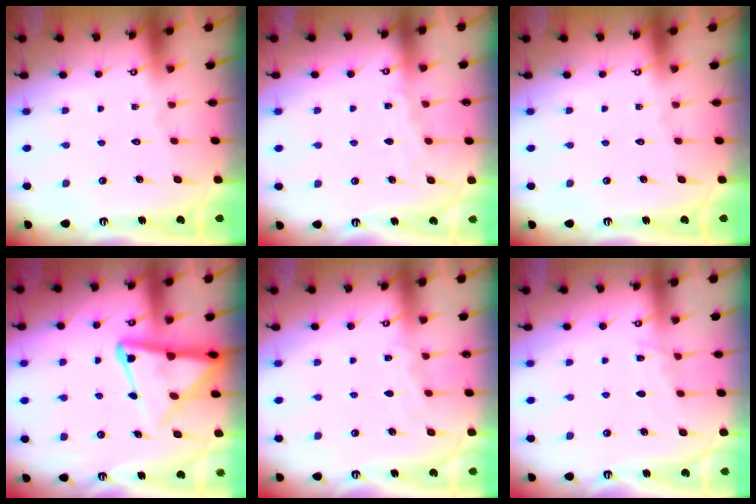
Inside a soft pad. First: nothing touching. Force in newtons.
{"total": 4.8, "press": 4.8, "slide": 0.6}
{"total": 0.0}
{"total": 12.6, "press": 12.5, "slide": 1.2}
{"total": 4.7, "press": 4.6, "slide": 0.6}
{"total": 4.0, "press": 4.0, "slide": 0.4}